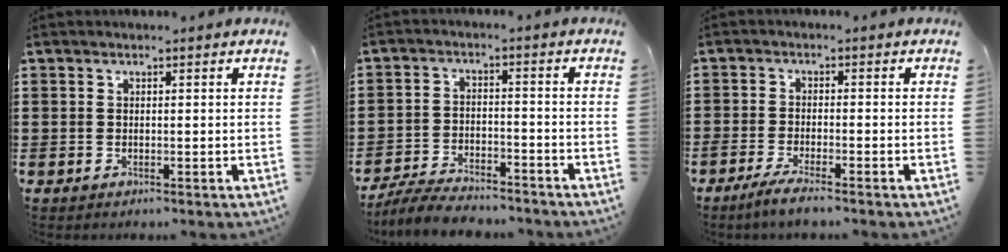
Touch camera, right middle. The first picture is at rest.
{"total": 6.0, "force": [-5.6, 0.8, 1.7], "torque": [-0.038, 0.003, -0.112]}
{"total": 3.0, "force": [-2.5, 0.0, 1.6], "torque": [-0.041, -0.007, -0.052]}